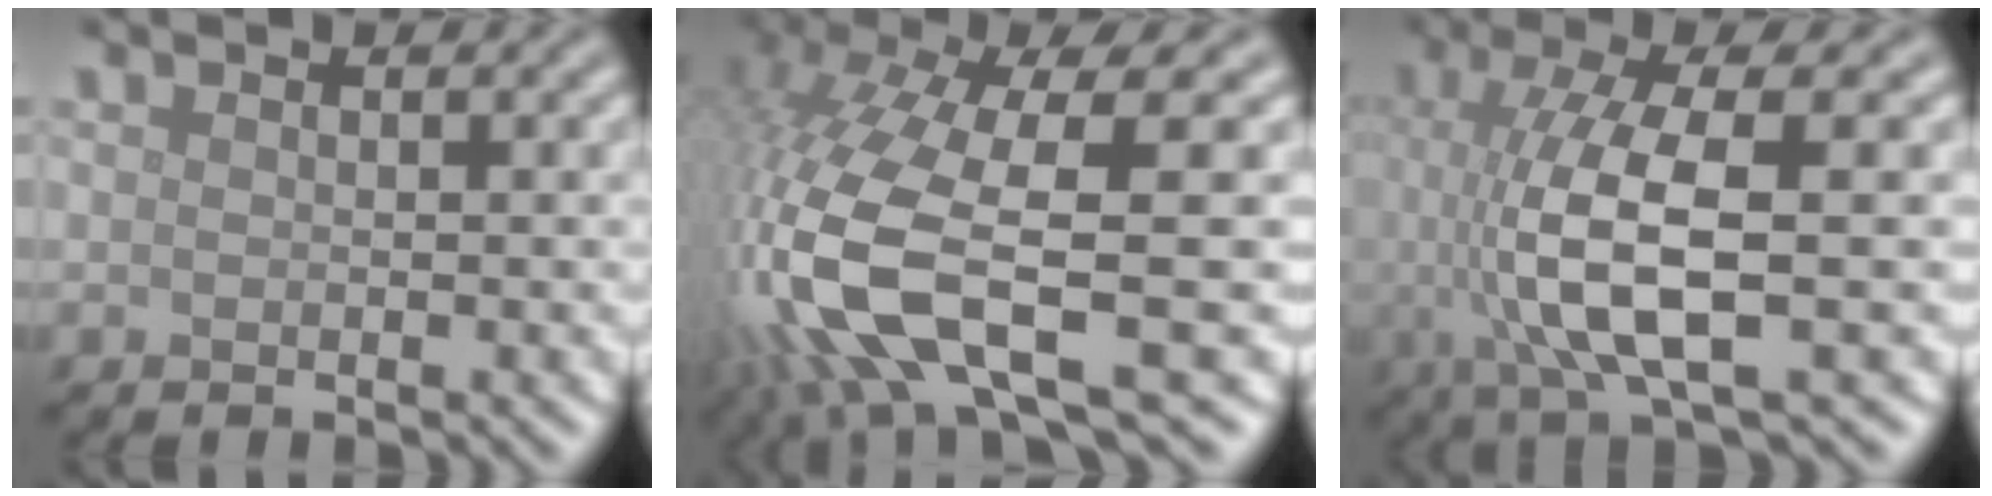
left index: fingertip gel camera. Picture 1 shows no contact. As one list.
[{"total": 13.7, "force": [-3.2, 4.7, 12.5], "torque": [-0.289, -0.016, -0.051]}, {"total": 8.5, "force": [-0.4, 2.5, 8.1], "torque": [-0.153, -0.005, -0.005]}]